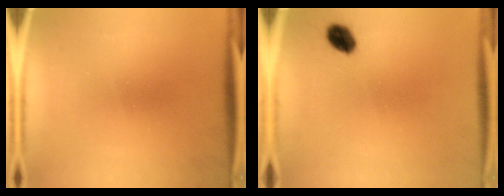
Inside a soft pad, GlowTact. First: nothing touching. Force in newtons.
{"total": 4.3}